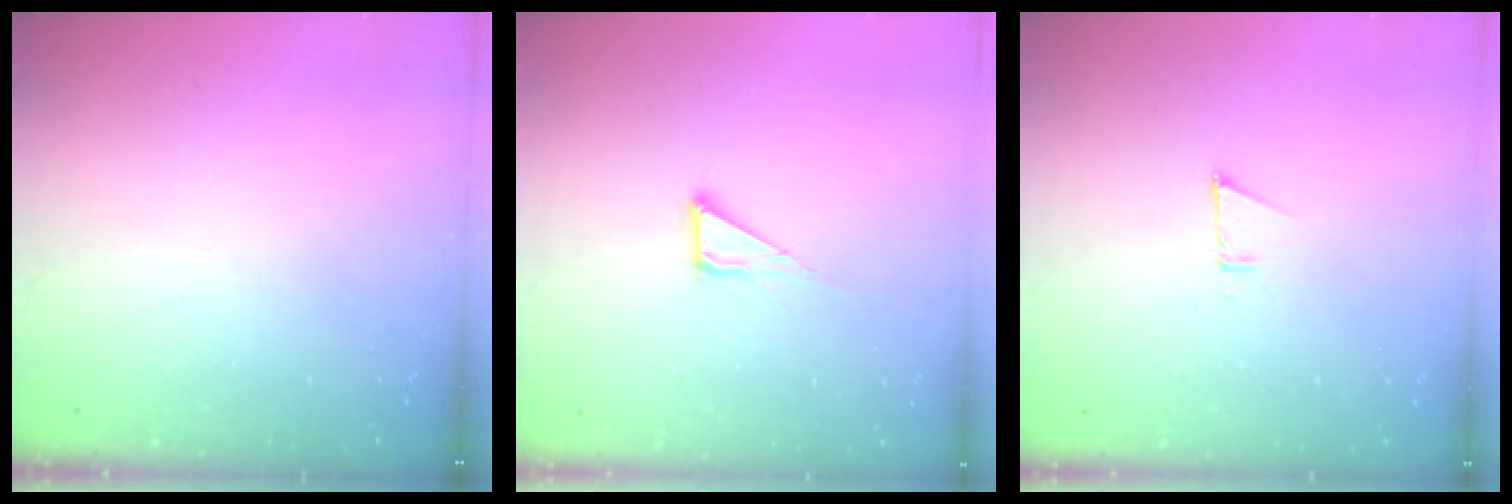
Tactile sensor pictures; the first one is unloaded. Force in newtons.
{"total": 5.0, "press": 5.0, "slide": 0.1}
{"total": 2.6, "press": 2.5, "slide": 0.8}